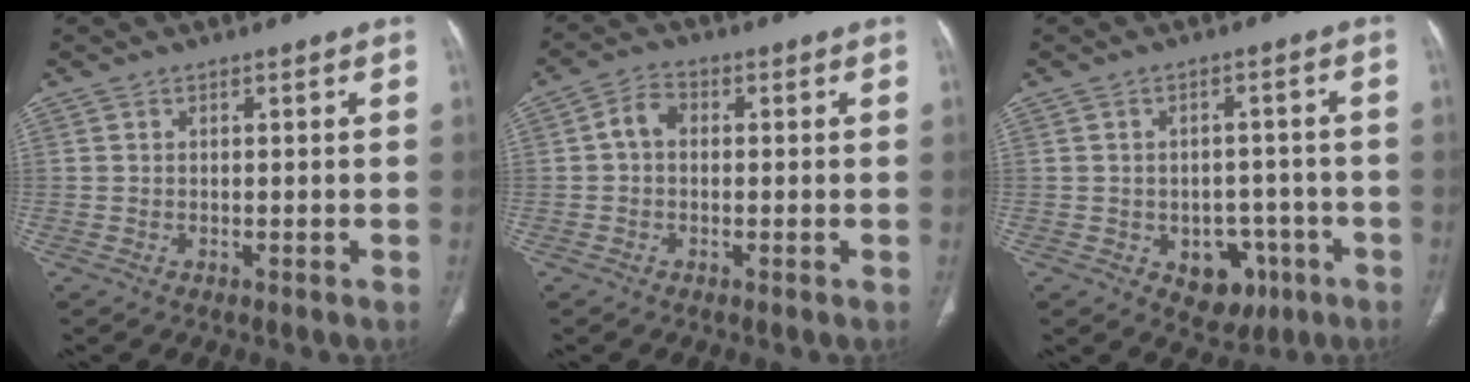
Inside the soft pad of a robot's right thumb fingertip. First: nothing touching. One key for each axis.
{"total": 3.8, "fx": 0.0, "fy": 2.8, "fz": 2.6, "tx": -0.043, "ty": 0.013, "tz": -0.008}
{"total": 8.0, "fx": -3.3, "fy": 5.9, "fz": 4.3, "tx": -0.021, "ty": 0.026, "tz": -0.031}